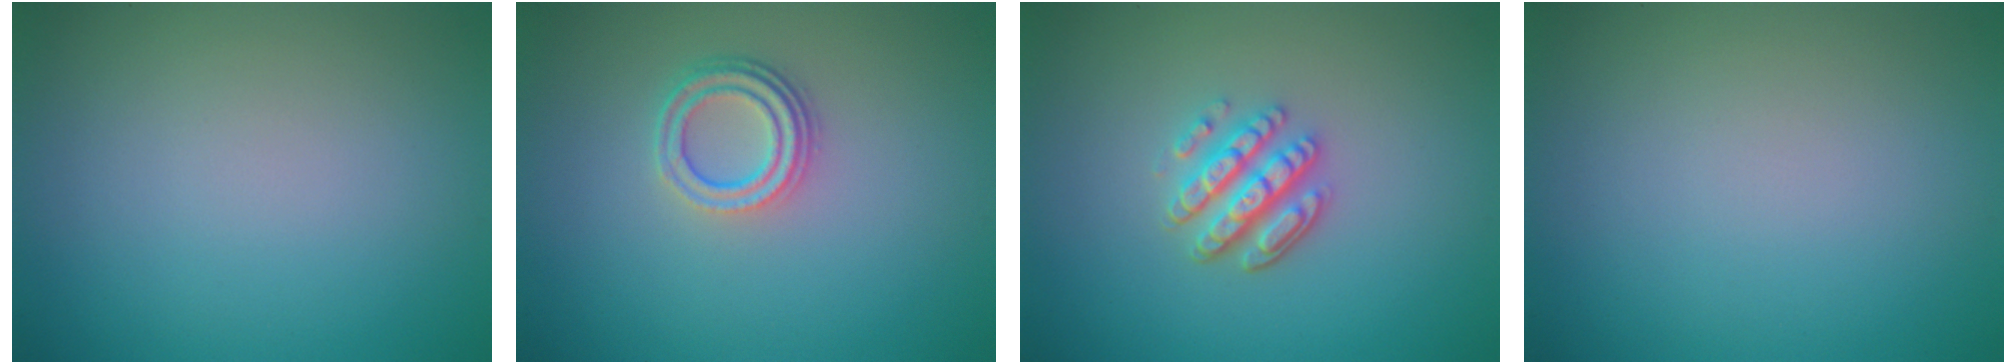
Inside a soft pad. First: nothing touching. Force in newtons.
{"total": 3.3, "press": 2.4, "slide": 2.3}
{"total": 3.5, "press": 3.1, "slide": 1.7}
{"total": 0.0}